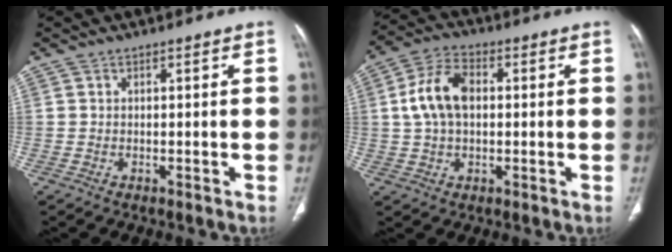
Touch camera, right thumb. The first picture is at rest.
{"total": 9.8, "force": [1.1, 6.2, 7.5], "torque": [-0.147, 0.020, 0.020]}